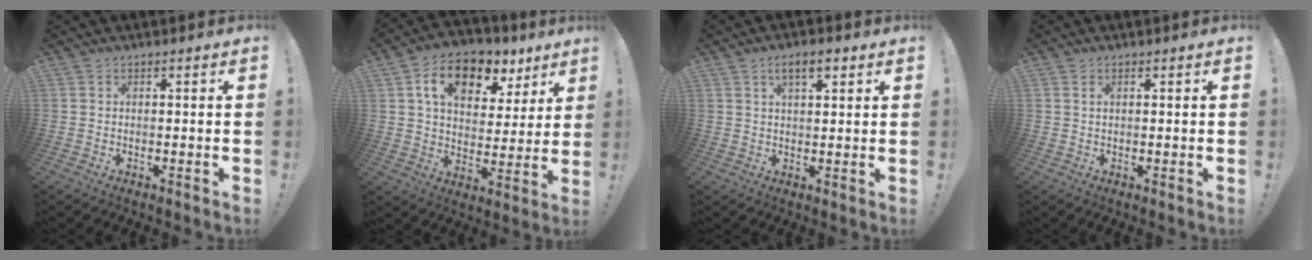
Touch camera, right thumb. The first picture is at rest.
{"total": 14.5, "force": [7.8, 8.8, 8.4], "torque": [-0.130, -0.033, 0.139]}
{"total": 5.2, "force": [2.7, 1.9, 4.1], "torque": [-0.065, -0.006, 0.044]}
{"total": 1.0, "force": [0.5, 0.4, 0.9], "torque": [-0.010, -0.002, 0.006]}